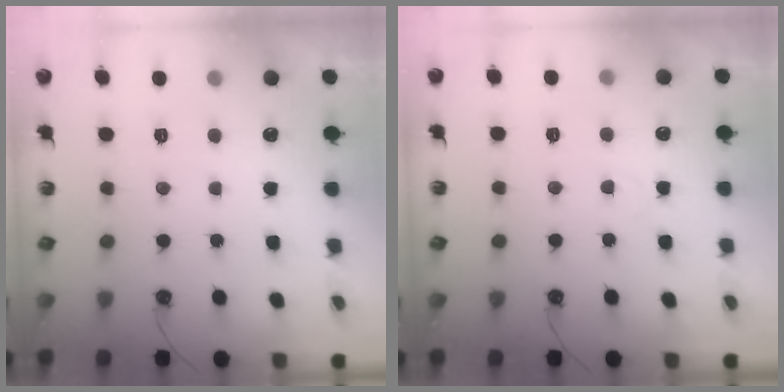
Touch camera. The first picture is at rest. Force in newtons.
{"total": 1.9, "press": 1.9, "slide": 0.4}